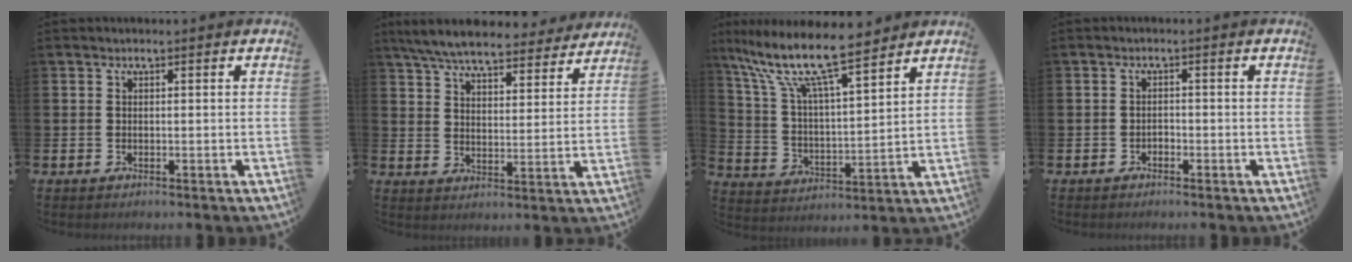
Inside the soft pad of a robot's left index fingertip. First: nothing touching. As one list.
[{"total": 7.2, "force": [6.8, 1.2, 2.2], "torque": [-0.062, -0.041, 0.118]}, {"total": 11.4, "force": [9.7, 1.8, 5.7], "torque": [-0.138, -0.059, 0.165]}, {"total": 0.9, "force": [-0.8, 0.4, 0.1], "torque": [0.002, -0.003, -0.018]}]